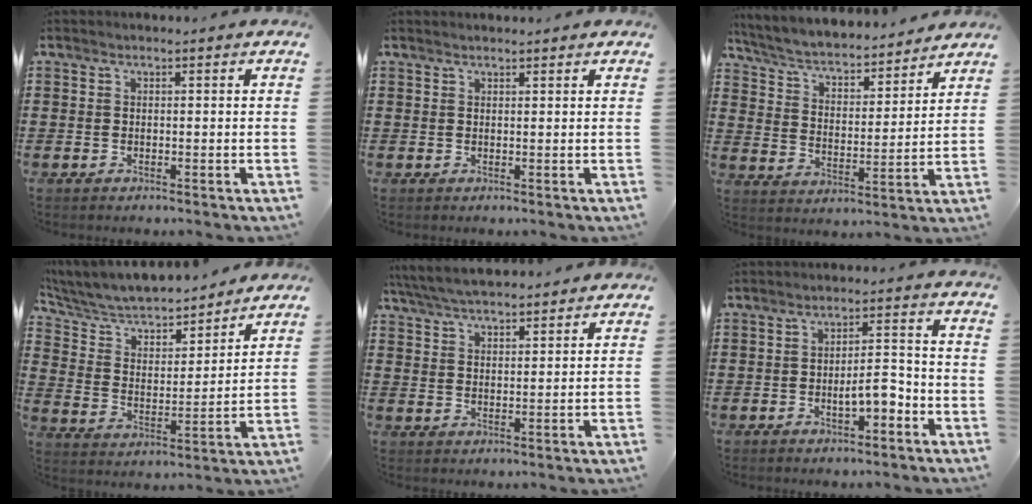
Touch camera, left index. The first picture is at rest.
{"total": 0.8, "force": [0.8, 0.1, 0.1], "torque": [-0.004, 0.000, 0.015]}
{"total": 4.2, "force": [3.7, 1.2, 1.6], "torque": [-0.051, -0.029, 0.055]}
{"total": 5.4, "force": [4.9, 1.6, 1.5], "torque": [-0.055, -0.040, 0.077]}
{"total": 5.4, "force": [5.2, 0.5, 1.5], "torque": [-0.045, -0.015, 0.094]}
{"total": 5.1, "force": [-2.1, 1.8, 4.2], "torque": [-0.065, 0.007, -0.042]}